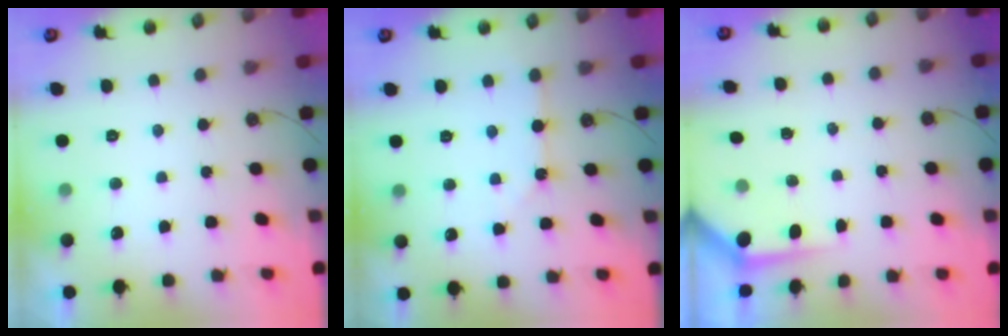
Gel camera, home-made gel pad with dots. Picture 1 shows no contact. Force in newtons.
{"total": 2.7, "press": 2.6, "slide": 0.5}
{"total": 3.6, "press": 3.6, "slide": 0.4}